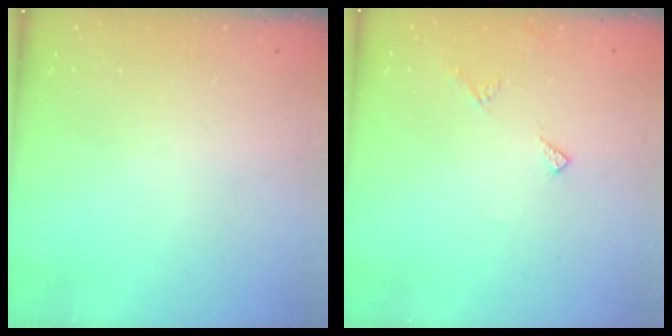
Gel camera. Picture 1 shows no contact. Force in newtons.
{"total": 6.5, "press": 6.5, "slide": 0.7}